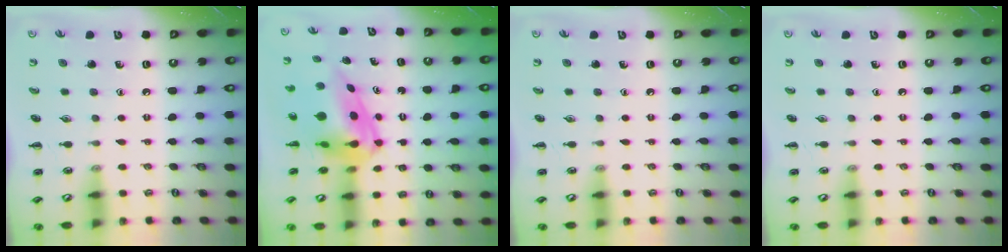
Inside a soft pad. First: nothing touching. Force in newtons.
{"total": 9.9, "press": 9.3, "slide": 3.2}
{"total": 0.0}
{"total": 0.0}